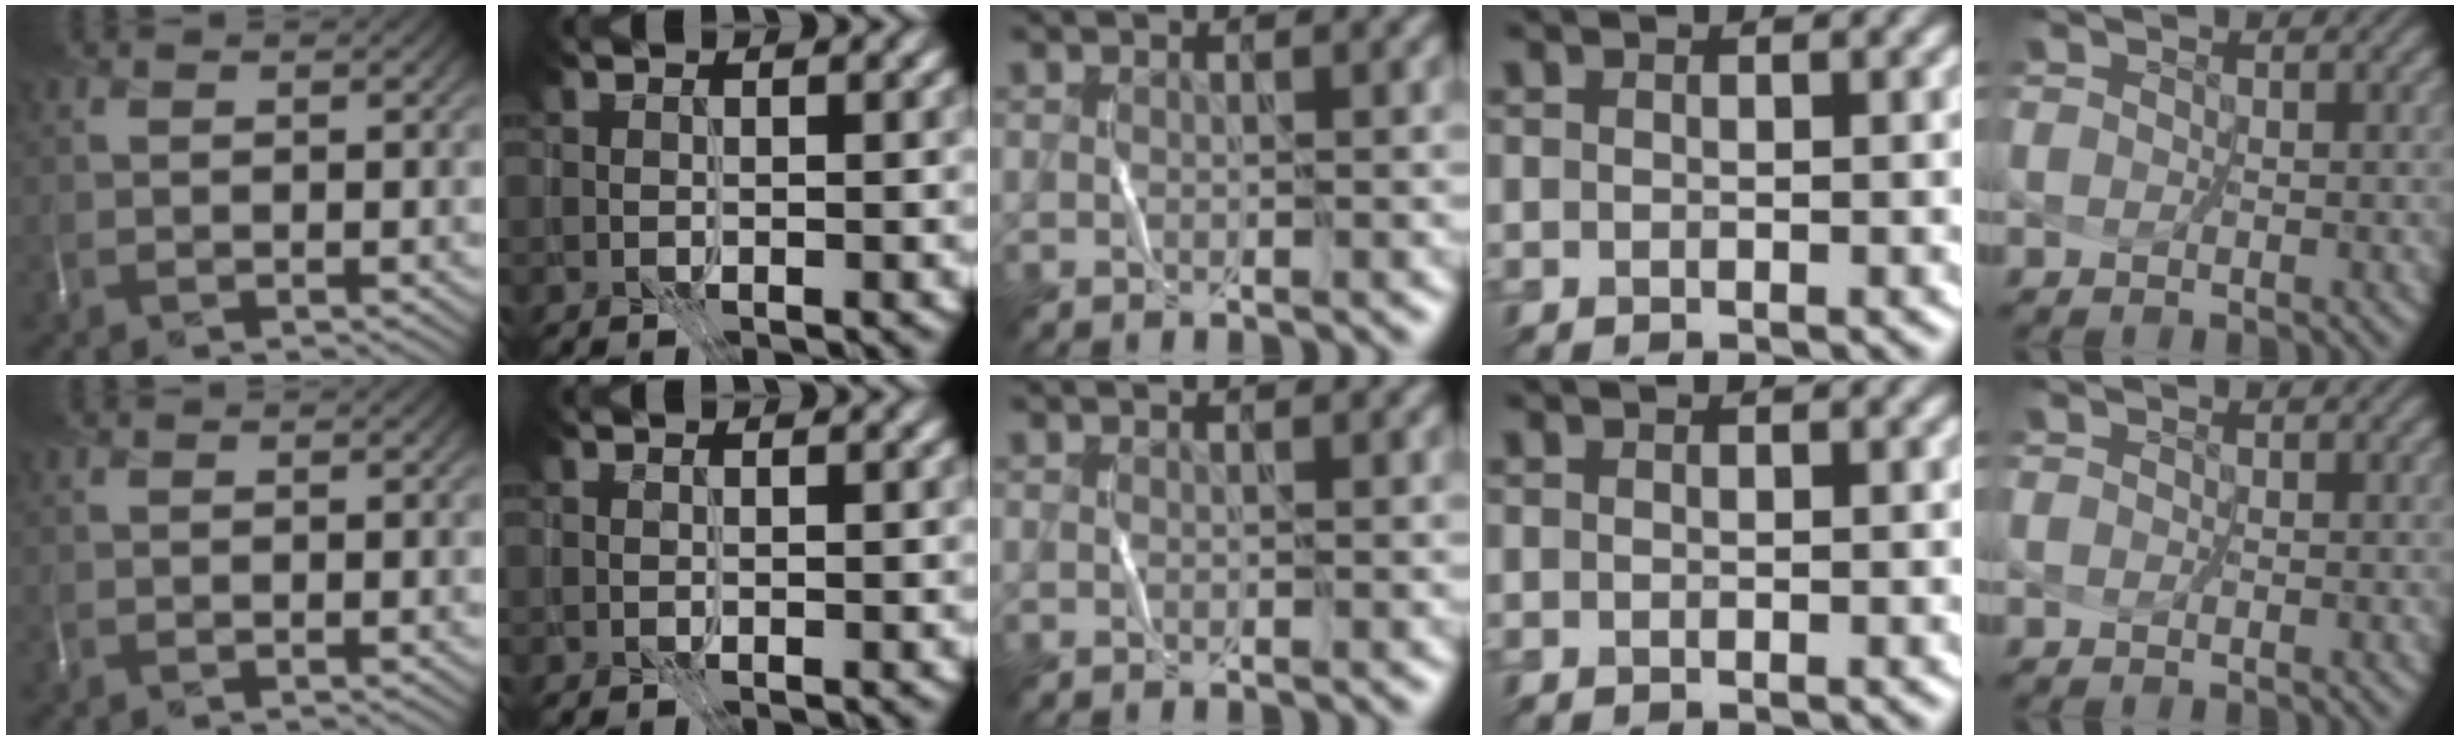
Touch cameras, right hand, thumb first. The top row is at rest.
{}